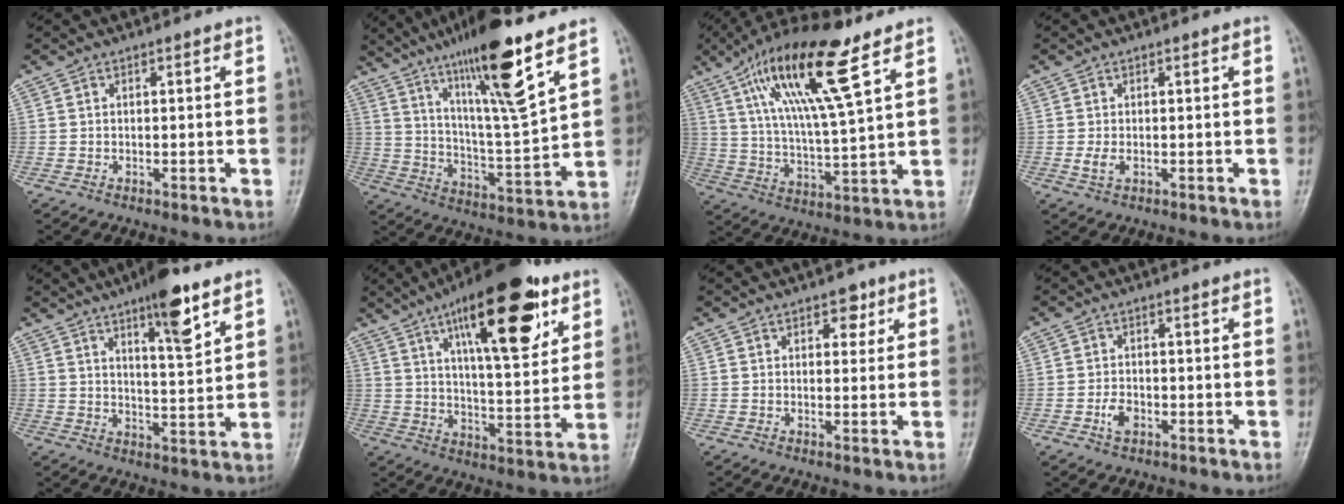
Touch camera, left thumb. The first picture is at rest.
{"total": 18.6, "force": [11.6, 1.5, 14.5], "torque": [-0.240, -0.057, 0.202]}
{"total": 18.6, "force": [9.7, 3.9, 15.4], "torque": [-0.279, -0.027, 0.177]}
{"total": 2.2, "force": [-0.1, 1.3, 1.7], "torque": [-0.039, -0.007, -0.004]}
{"total": 10.2, "force": [6.3, 2.2, 7.7], "torque": [-0.109, -0.037, 0.098]}
{"total": 21.6, "force": [11.1, 7.3, 17.1], "torque": [-0.229, -0.037, 0.173]}
{"total": 3.2, "force": [1.7, 2.1, 1.7], "torque": [0.000, -0.005, 0.021]}
{"total": 3.1, "force": [-1.2, 2.0, 2.0], "torque": [-0.033, 0.006, -0.022]}